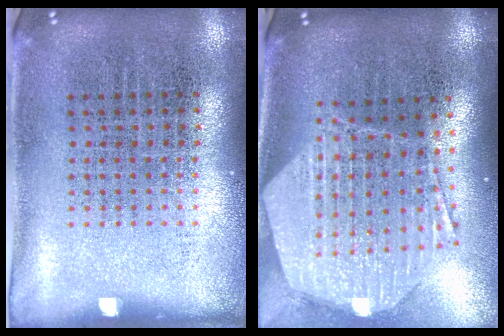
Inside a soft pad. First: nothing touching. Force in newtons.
{"total": 2.9, "press": 2.3, "slide": 1.8}